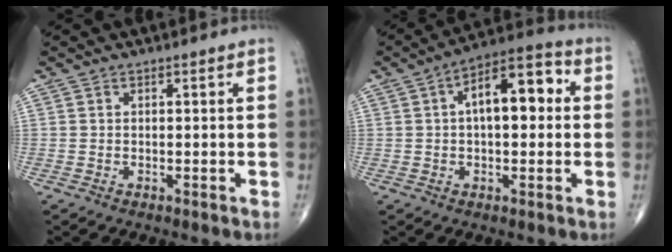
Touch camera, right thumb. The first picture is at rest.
{"total": 12.5, "force": [2.0, 5.9, 10.9], "torque": [-0.146, 0.030, 0.021]}